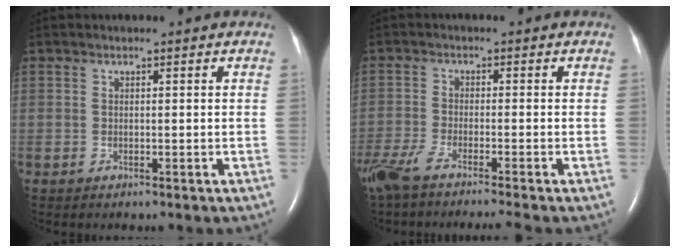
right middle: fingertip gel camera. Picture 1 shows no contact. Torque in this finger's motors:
{"motor_torque": [0.73, -0.69, 0.10, 0.05]}